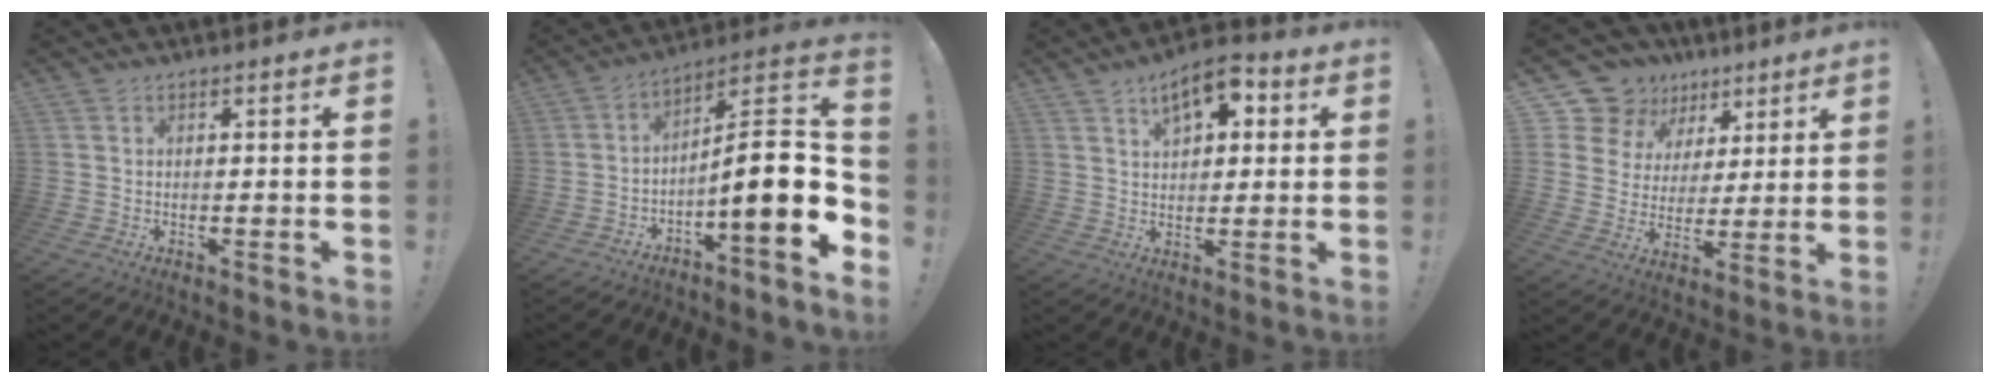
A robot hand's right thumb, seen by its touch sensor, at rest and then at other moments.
{"total": 17.1, "force": [-4.1, 1.8, 16.5], "torque": [-0.262, -0.002, -0.074]}
{"total": 9.1, "force": [4.5, 4.8, 6.3], "torque": [-0.090, -0.011, 0.077]}
{"total": 12.9, "force": [7.5, 10.0, 3.4], "torque": [-0.056, -0.050, 0.155]}